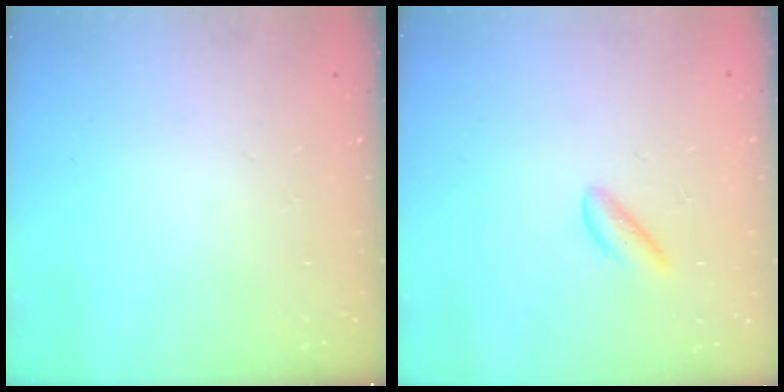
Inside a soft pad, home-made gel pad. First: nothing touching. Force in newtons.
{"total": 1.9, "press": 1.9, "slide": 0.4}